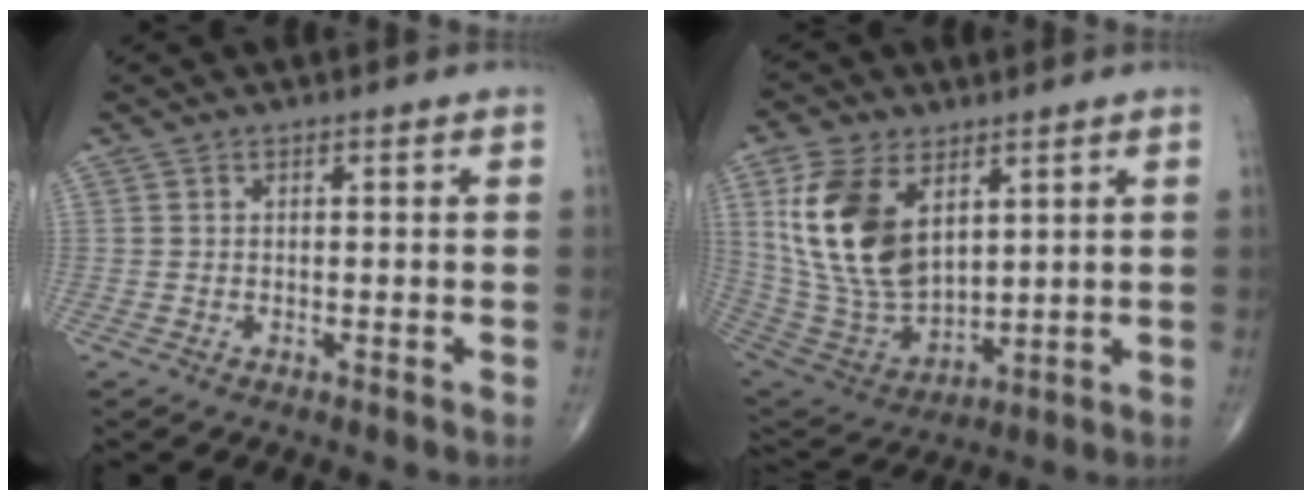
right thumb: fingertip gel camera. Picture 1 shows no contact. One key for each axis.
{"total": 18.1, "fx": 6.1, "fy": 10.7, "fz": 13.3, "tx": -0.247, "ty": -0.029, "tz": 0.132}